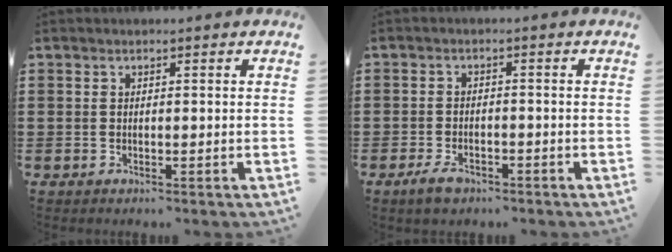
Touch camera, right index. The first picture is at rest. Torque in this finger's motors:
{"motor_torque": [-0.11, 1.33, 0.13, 0.03]}